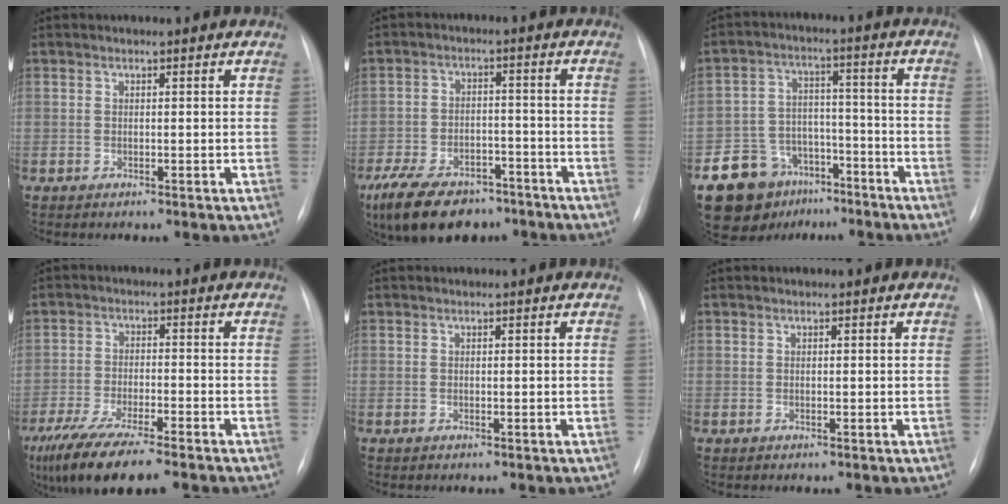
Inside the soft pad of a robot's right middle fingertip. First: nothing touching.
{"total": 14.8, "force": [-10.6, 7.4, 7.3], "torque": [-0.150, -0.005, -0.166]}
{"total": 12.4, "force": [-7.9, 8.8, 3.5], "torque": [-0.067, 0.045, -0.122]}
{"total": 13.2, "force": [-9.9, 2.0, 8.4], "torque": [-0.161, -0.031, -0.168]}
{"total": 0.0}
{"total": 0.0}